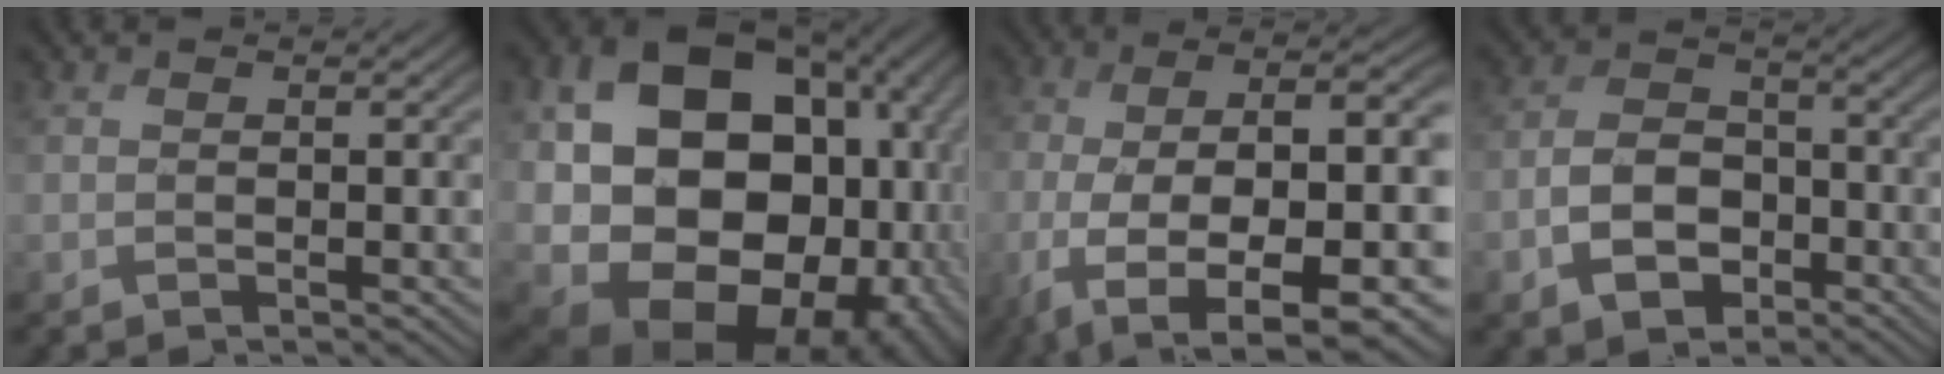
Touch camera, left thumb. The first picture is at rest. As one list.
[{"total": 24.4, "force": [-0.6, 19.1, 15.2], "torque": [-0.300, -0.036, 0.000]}, {"total": 15.7, "force": [-5.2, 5.7, 13.7], "torque": [-0.244, -0.022, -0.050]}, {"total": 6.3, "force": [-3.8, 4.1, 2.9], "torque": [-0.058, 0.000, -0.069]}]